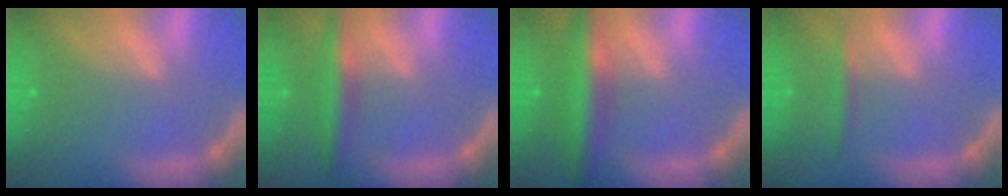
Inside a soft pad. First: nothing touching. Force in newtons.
{"total": 4.4}
{"total": 6.5}
{"total": 1.9}